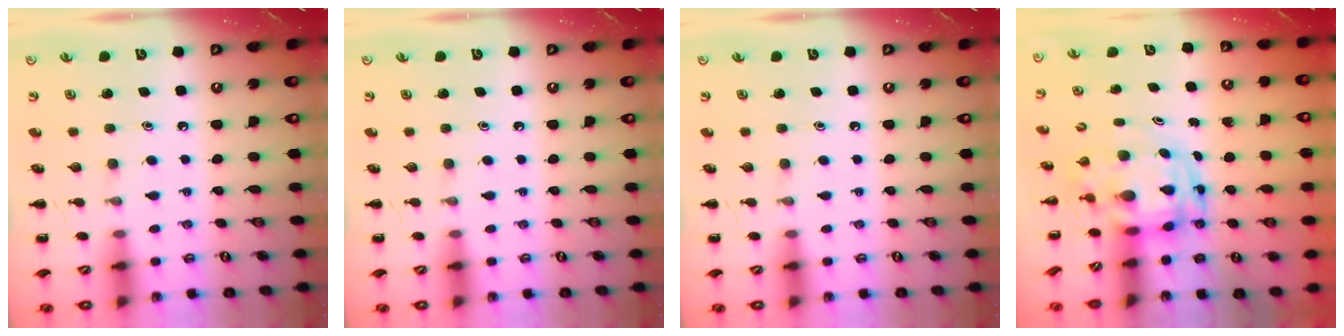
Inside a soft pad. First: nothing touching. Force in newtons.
{"total": 0.0}
{"total": 0.0}
{"total": 3.6, "press": 3.5, "slide": 0.7}